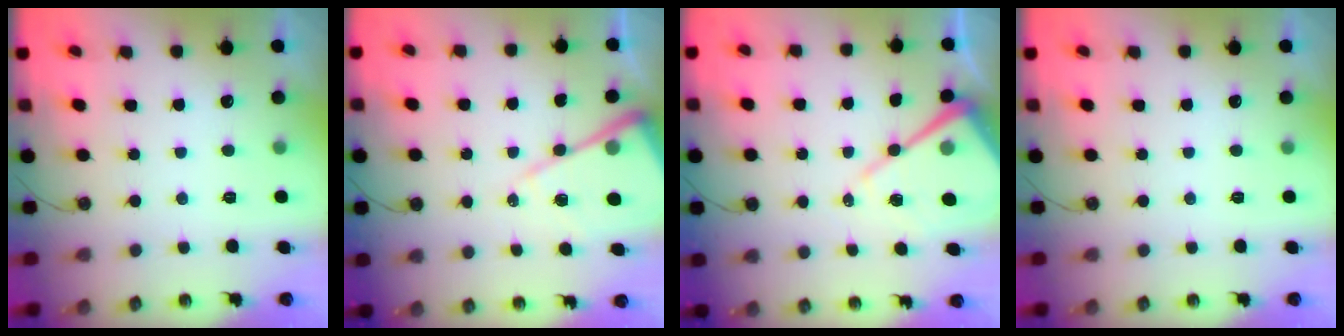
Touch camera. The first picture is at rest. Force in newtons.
{"total": 14.5, "press": 14.4, "slide": 1.4}
{"total": 13.4, "press": 13.4, "slide": 1.5}
{"total": 0.0}